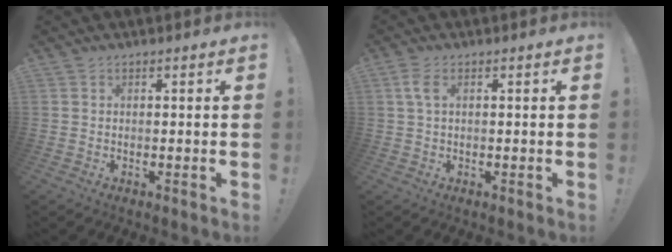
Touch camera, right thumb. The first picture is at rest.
{"total": 3.6, "force": [1.1, 1.6, 3.1], "torque": [-0.057, 0.004, 0.019]}